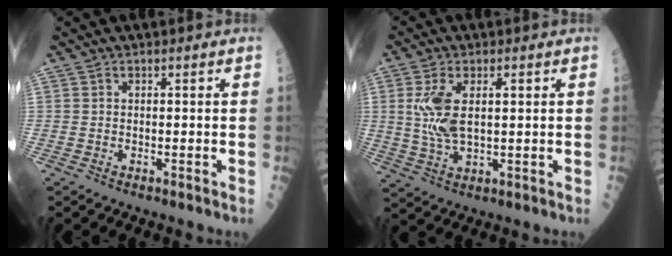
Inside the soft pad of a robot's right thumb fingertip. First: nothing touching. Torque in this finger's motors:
{"motor_torque": [0.64, 1.19, 0.53, 0.42, 0.11]}